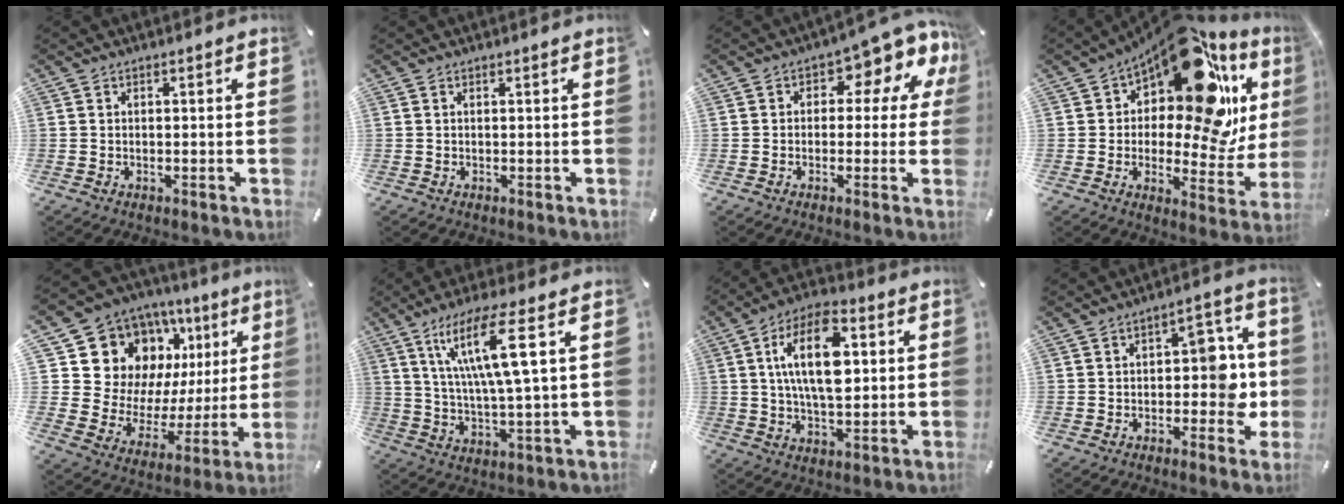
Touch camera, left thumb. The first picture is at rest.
{"total": 0.0}
{"total": 8.7, "force": [4.2, 4.6, 6.1], "torque": [-0.074, -0.040, 0.069]}
{"total": 23.8, "force": [12.8, 10.6, 17.0], "torque": [-0.243, -0.096, 0.212]}
{"total": 16.0, "force": [9.3, 12.0, 4.9], "torque": [-0.089, -0.085, 0.186]}
{"total": 13.4, "force": [5.7, 1.9, 12.0], "torque": [-0.238, 0.000, 0.091]}
{"total": 15.4, "force": [3.4, 7.8, 12.8], "torque": [-0.239, 0.000, 0.052]}
{"total": 11.0, "force": [-1.3, 6.7, 8.6], "torque": [-0.099, 0.009, -0.022]}